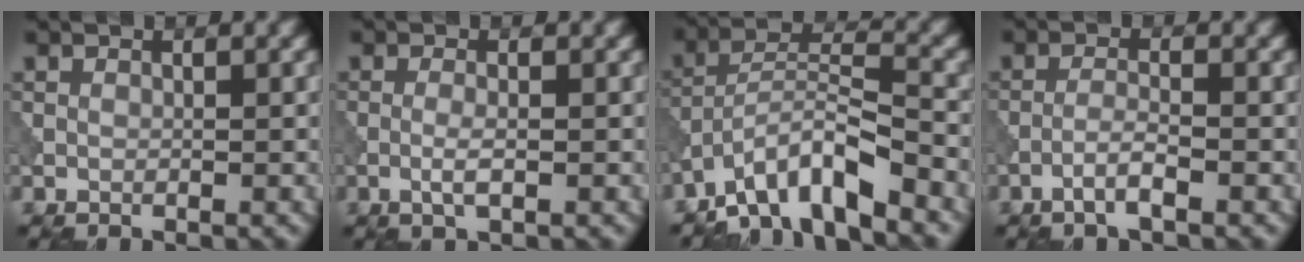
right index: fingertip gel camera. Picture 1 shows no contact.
{"total": 1.7, "force": [-0.5, 0.3, 1.6], "torque": [-0.035, 0.000, -0.014]}
{"total": 7.1, "force": [-5.6, 1.3, 4.1], "torque": [-0.065, 0.009, -0.107]}
{"total": 2.1, "force": [-1.2, 0.2, 1.7], "torque": [-0.031, 0.009, -0.029]}